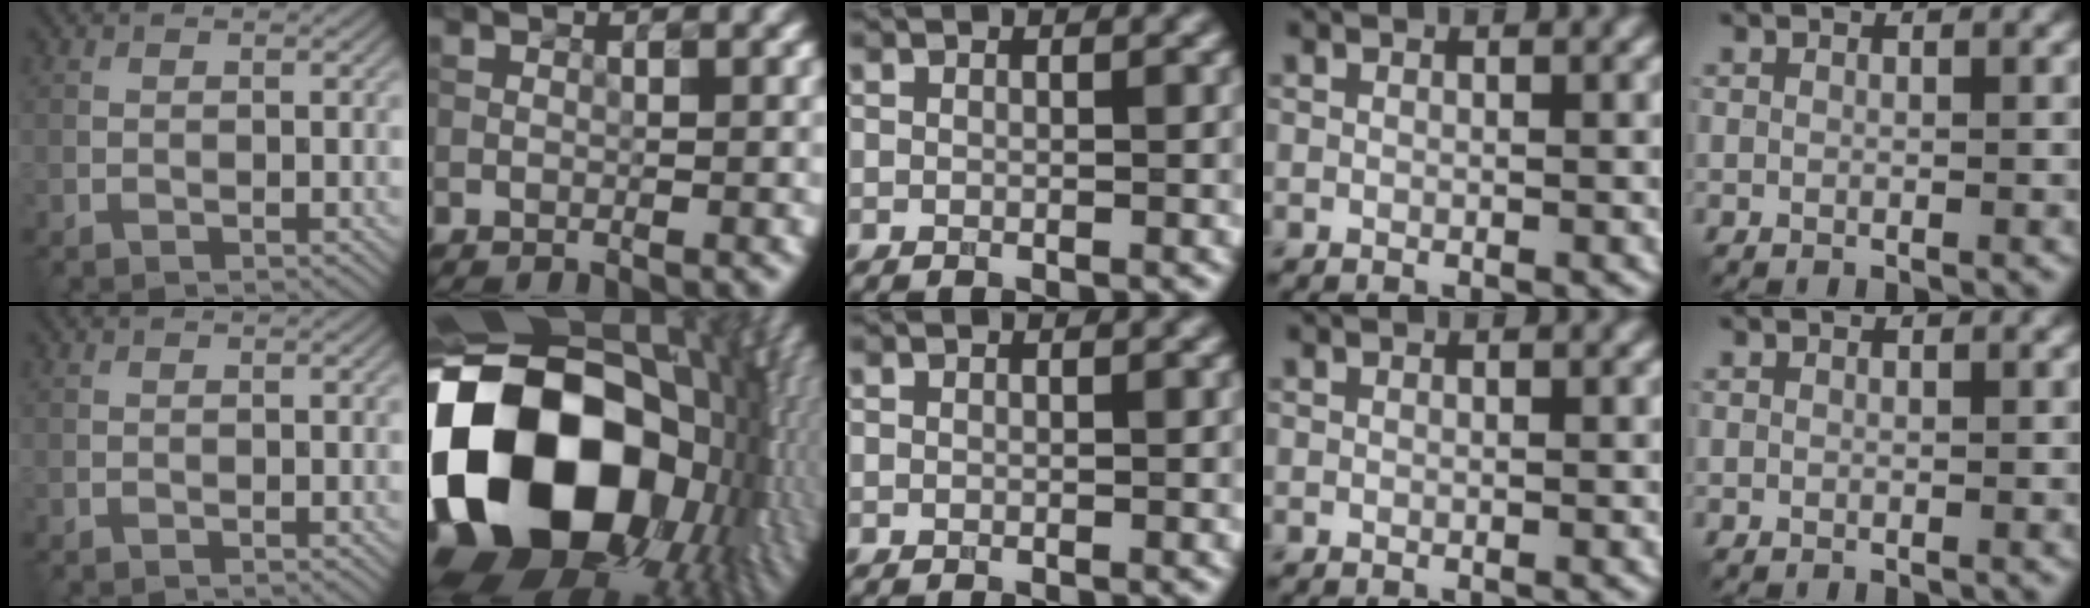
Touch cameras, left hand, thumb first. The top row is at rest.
{"index": {"total": 23.0, "force": [-3.0, 16.5, 15.8], "torque": [-0.329, -0.038, -0.039]}}